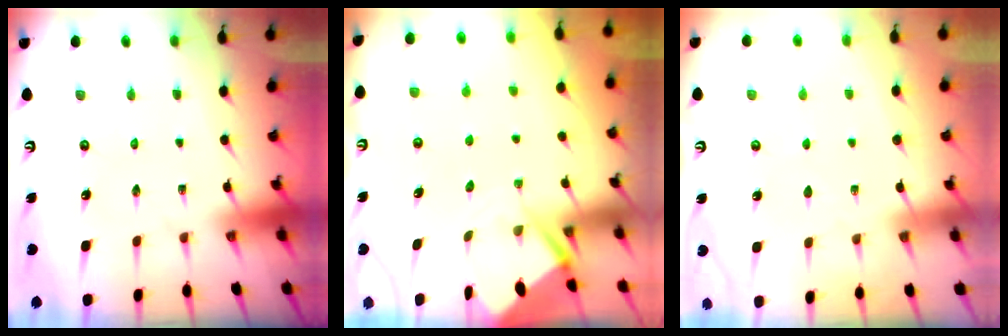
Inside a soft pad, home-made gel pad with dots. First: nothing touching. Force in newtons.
{"total": 3.4, "press": 3.4, "slide": 0.3}
{"total": 3.0, "press": 3.0, "slide": 0.5}